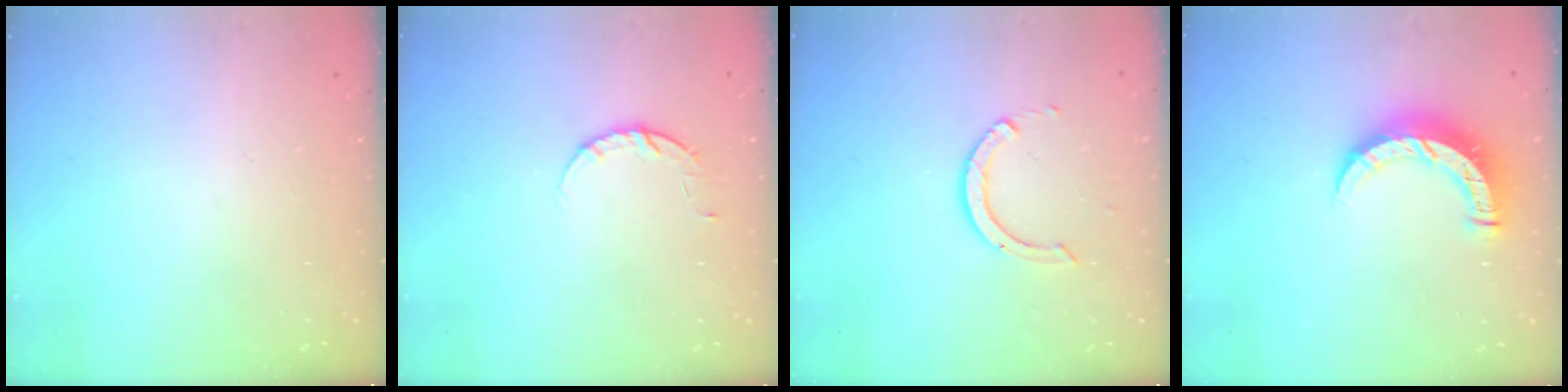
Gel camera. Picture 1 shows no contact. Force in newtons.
{"total": 4.5, "press": 4.5, "slide": 0.5}
{"total": 6.7, "press": 6.7, "slide": 0.5}
{"total": 8.9, "press": 8.9, "slide": 0.8}